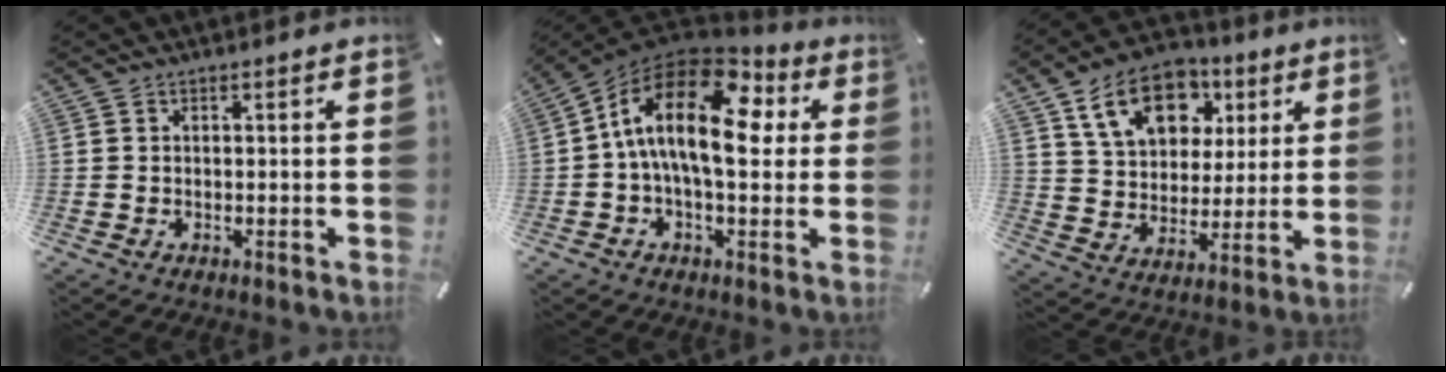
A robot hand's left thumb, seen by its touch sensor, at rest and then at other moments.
{"total": 19.1, "force": [3.2, 9.4, 16.3], "torque": [-0.312, -0.014, 0.046]}
{"total": 15.6, "force": [7.7, 11.1, 7.9], "torque": [-0.134, -0.017, 0.142]}